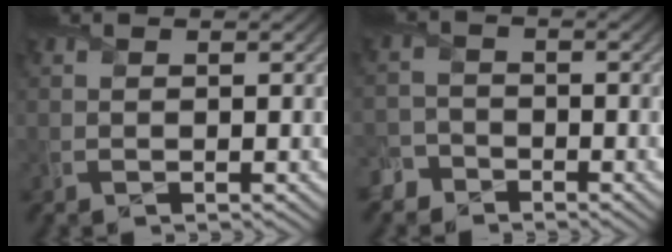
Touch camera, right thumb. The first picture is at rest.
{"total": 3.2, "force": [-2.6, 1.8, 0.4], "torque": [-0.004, 0.000, -0.063]}